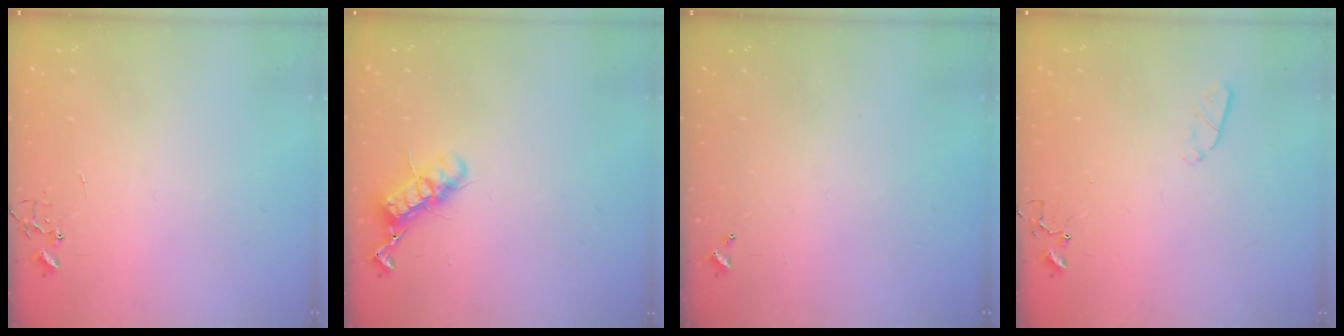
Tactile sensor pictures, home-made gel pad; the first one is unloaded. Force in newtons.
{"total": 11.9, "press": 11.9, "slide": 0.8}
{"total": 0.0}
{"total": 3.6, "press": 3.5, "slide": 0.6}